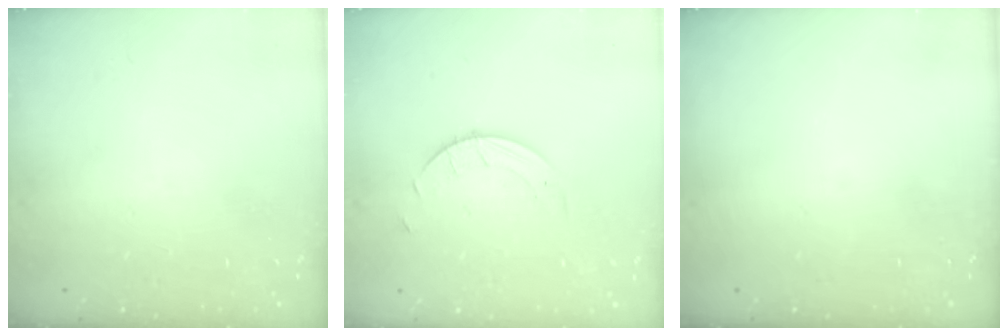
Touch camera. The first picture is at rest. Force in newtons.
{"total": 2.5, "press": 2.5, "slide": 0.2}
{"total": 0.0}